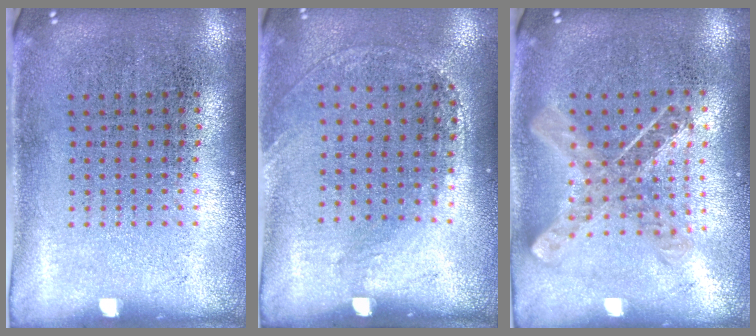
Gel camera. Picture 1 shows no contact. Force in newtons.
{"total": 1.3, "press": 0.9, "slide": 0.9}
{"total": 1.0, "press": 1.0, "slide": 0.1}